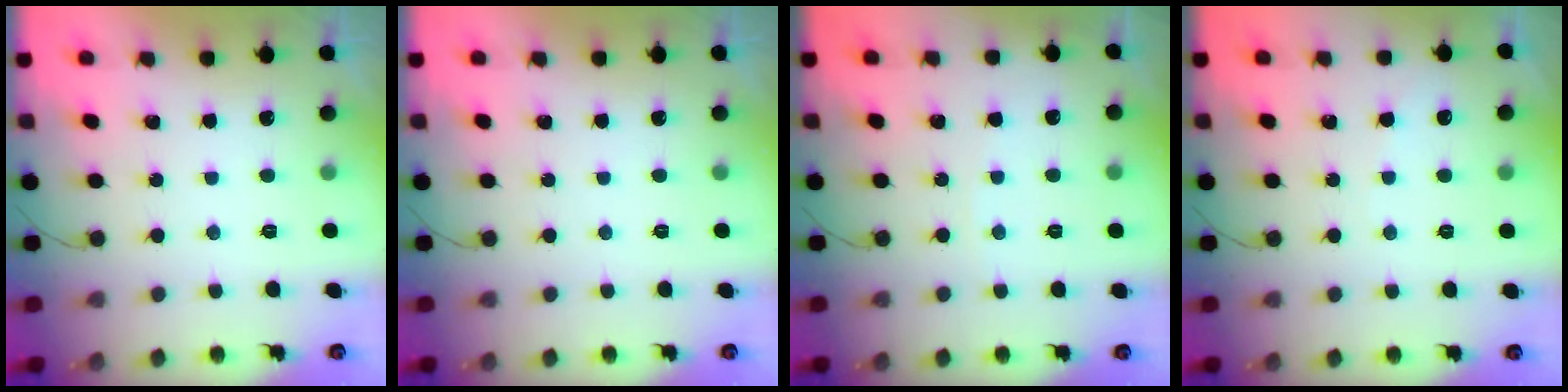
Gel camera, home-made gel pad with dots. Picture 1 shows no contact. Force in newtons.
{"total": 0.0}
{"total": 2.4, "press": 2.3, "slide": 0.3}
{"total": 2.4, "press": 2.4, "slide": 0.3}